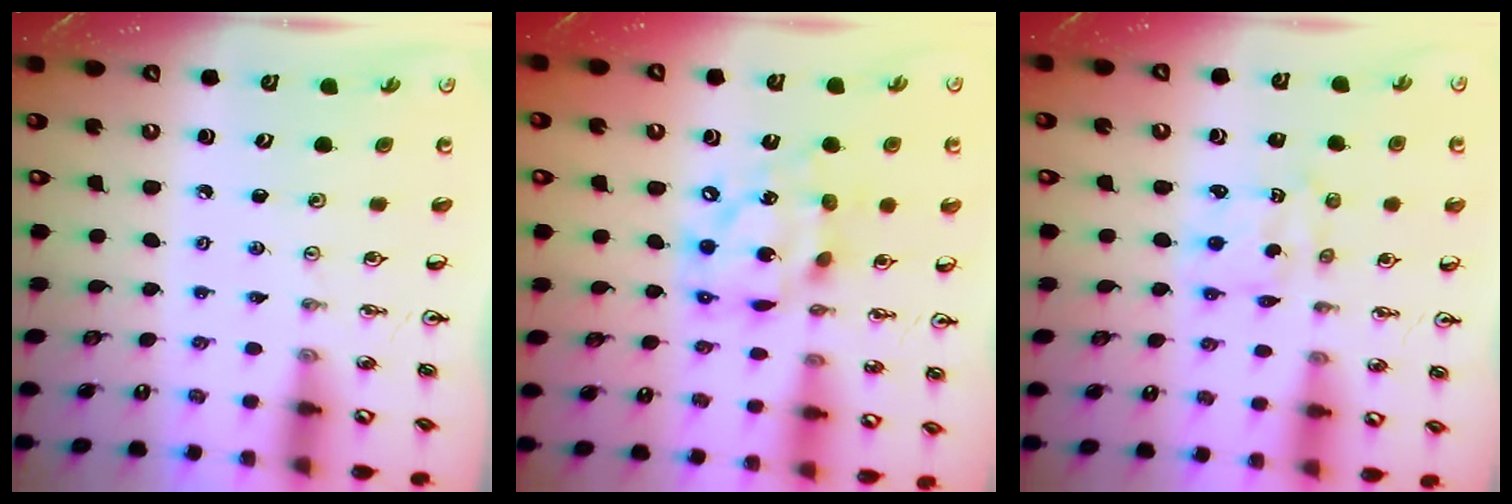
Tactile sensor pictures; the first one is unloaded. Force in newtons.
{"total": 14.5, "press": 14.5, "slide": 1.6}
{"total": 1.9, "press": 1.9, "slide": 0.4}